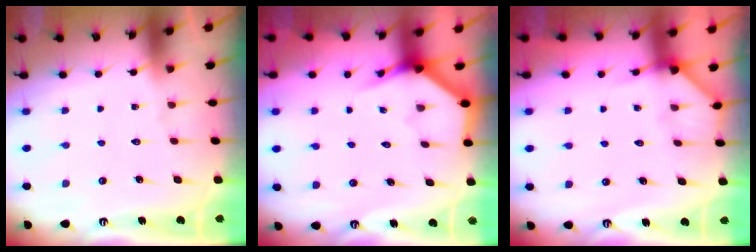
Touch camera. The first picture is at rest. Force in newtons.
{"total": 3.7, "press": 3.7, "slide": 0.3}
{"total": 3.5, "press": 3.5, "slide": 0.4}